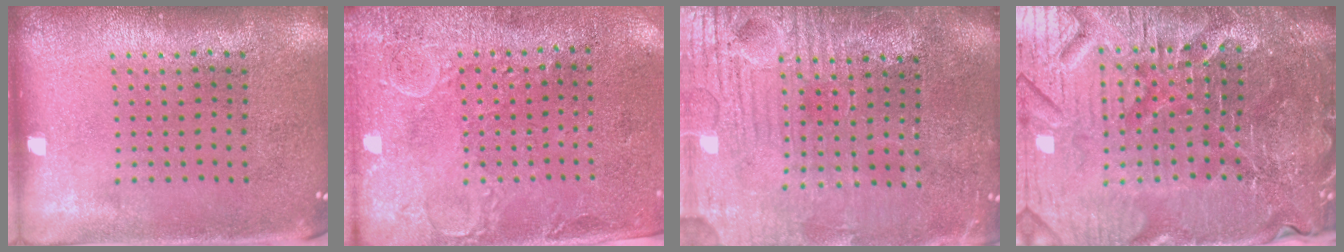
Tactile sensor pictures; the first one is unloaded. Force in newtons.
{"total": 2.7, "press": 2.4, "slide": 1.2}
{"total": 4.0, "press": 3.8, "slide": 1.3}
{"total": 6.0, "press": 5.5, "slide": 2.3}